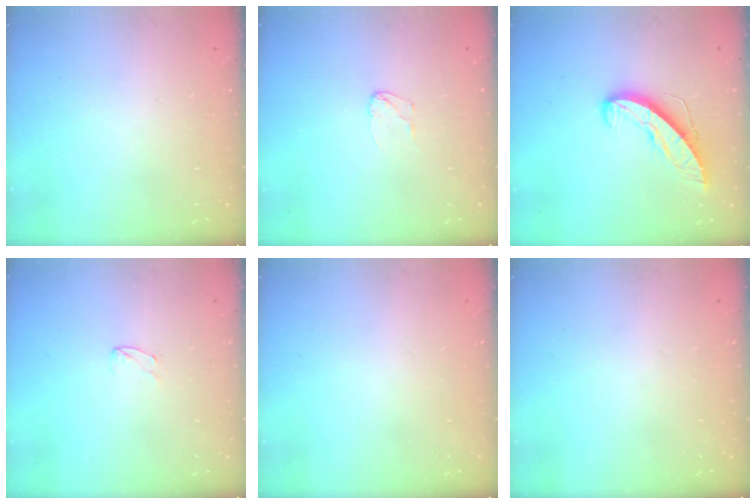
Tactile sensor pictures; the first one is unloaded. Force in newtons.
{"total": 3.0, "press": 3.0, "slide": 0.2}
{"total": 8.8, "press": 8.8, "slide": 0.1}
{"total": 3.8, "press": 3.8, "slide": 0.4}
{"total": 0.0}
{"total": 0.0}